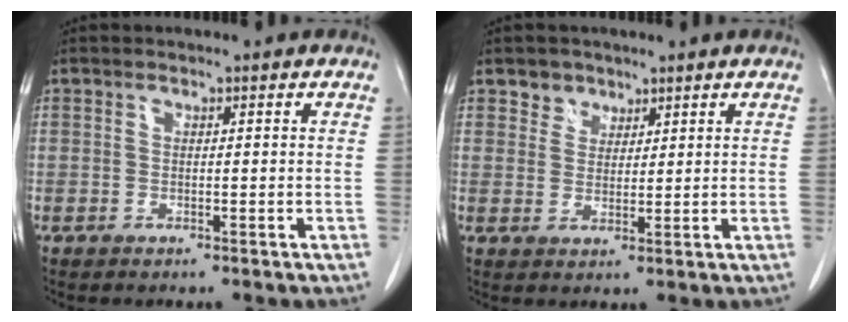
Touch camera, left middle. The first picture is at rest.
{"total": 2.8, "force": [2.0, 2.0, 0.0], "torque": [0.006, 0.000, 0.029]}